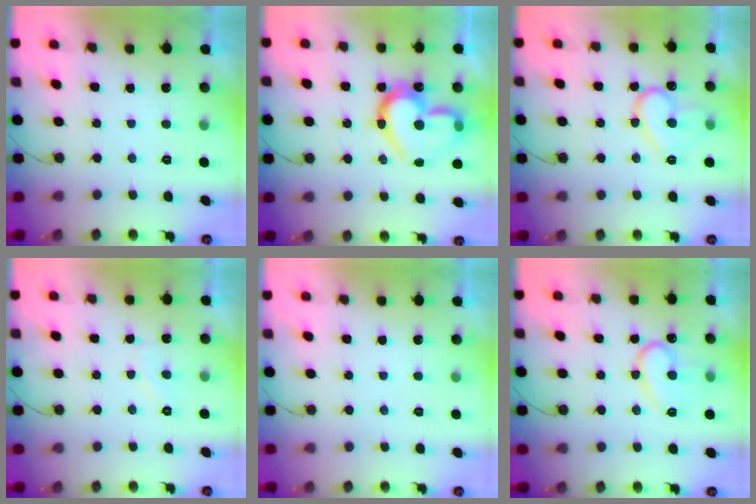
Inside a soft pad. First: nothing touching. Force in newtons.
{"total": 21.2, "press": 21.1, "slide": 1.9}
{"total": 12.8, "press": 12.7, "slide": 1.2}
{"total": 5.0, "press": 4.9, "slide": 0.4}
{"total": 0.0}
{"total": 14.1, "press": 14.1, "slide": 1.3}